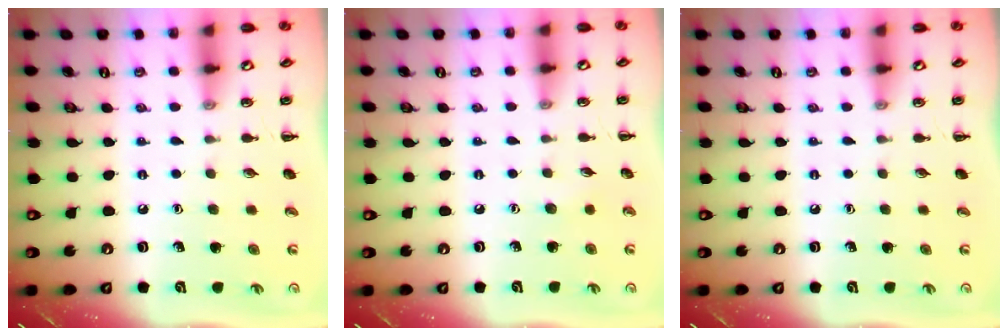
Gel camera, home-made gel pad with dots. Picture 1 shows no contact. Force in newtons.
{"total": 3.8, "press": 3.7, "slide": 0.9}
{"total": 0.0}